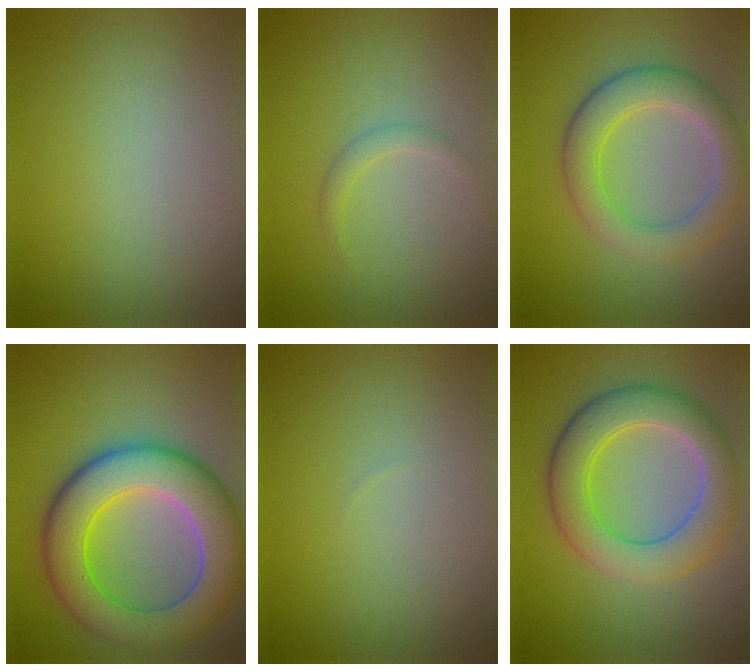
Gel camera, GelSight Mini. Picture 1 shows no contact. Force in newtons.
{"total": 1.1, "press": 1.1, "slide": 0.1}
{"total": 5.0, "press": 5.0, "slide": 0.1}
{"total": 10.4, "press": 10.4, "slide": 0.4}
{"total": 0.0}
{"total": 6.6, "press": 6.6, "slide": 0.5}